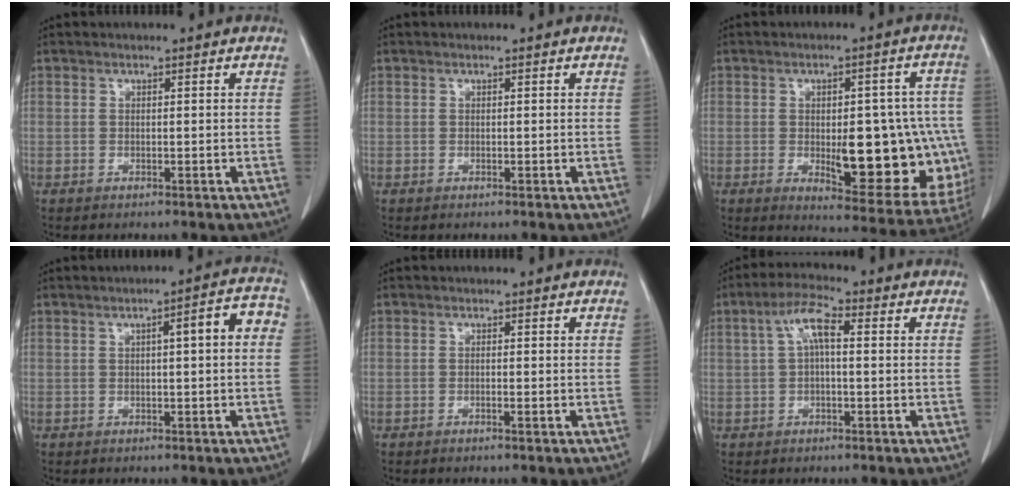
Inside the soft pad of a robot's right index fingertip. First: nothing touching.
{"total": 0.0}
{"total": 18.4, "force": [-2.7, 6.7, 16.9], "torque": [-0.153, 0.012, -0.007]}
{"total": 5.5, "force": [0.6, 0.9, 5.4], "torque": [-0.070, 0.024, 0.003]}
{"total": 0.5, "force": [-0.3, -0.1, 0.4], "torque": [-0.010, 0.001, -0.004]}
{"total": 5.6, "force": [1.0, 1.6, 5.3], "torque": [-0.109, 0.022, 0.019]}